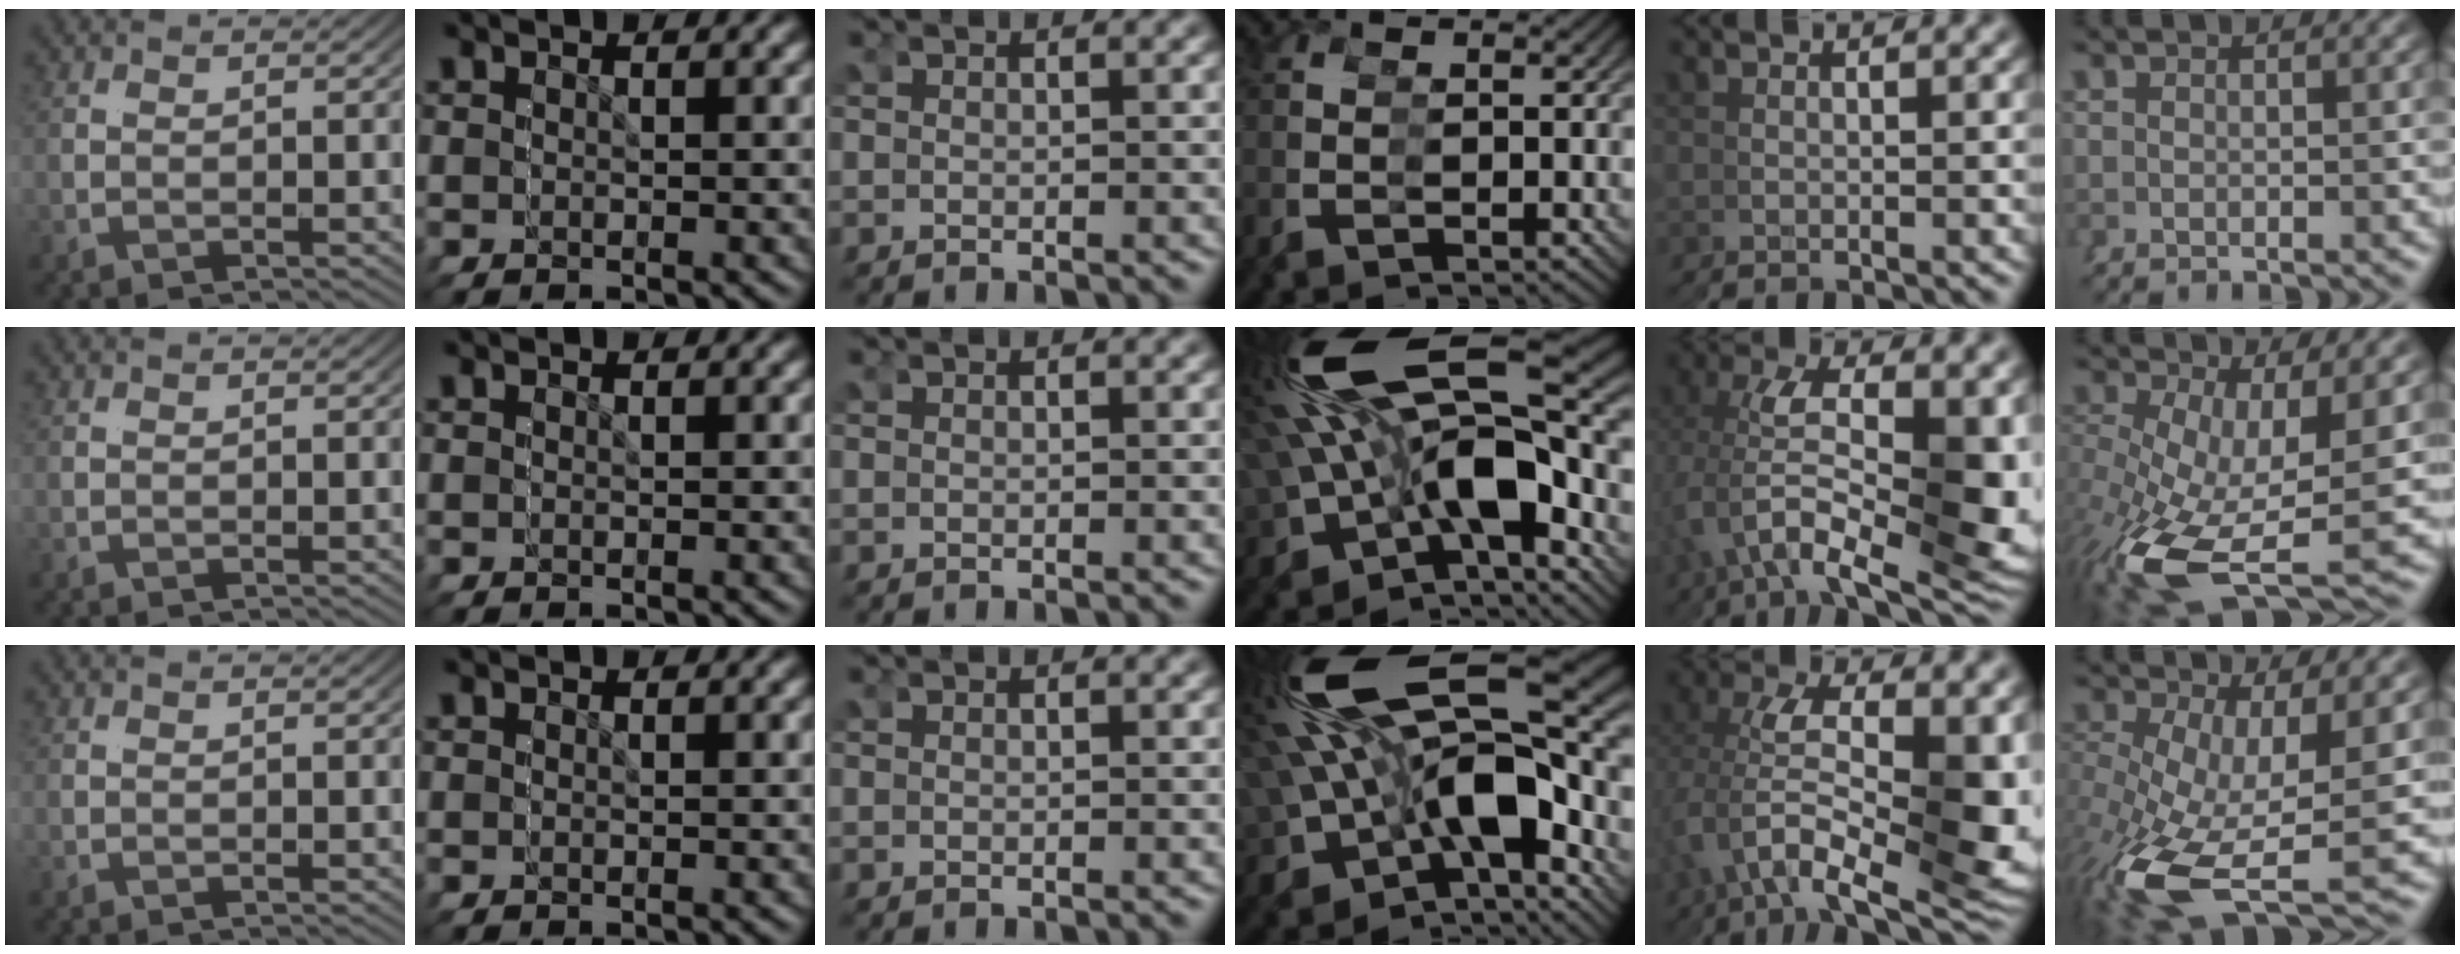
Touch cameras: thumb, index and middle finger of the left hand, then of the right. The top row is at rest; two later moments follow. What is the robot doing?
{"motion": "grasp_and_lifting", "object": "stress ball aka squeeze ball"}